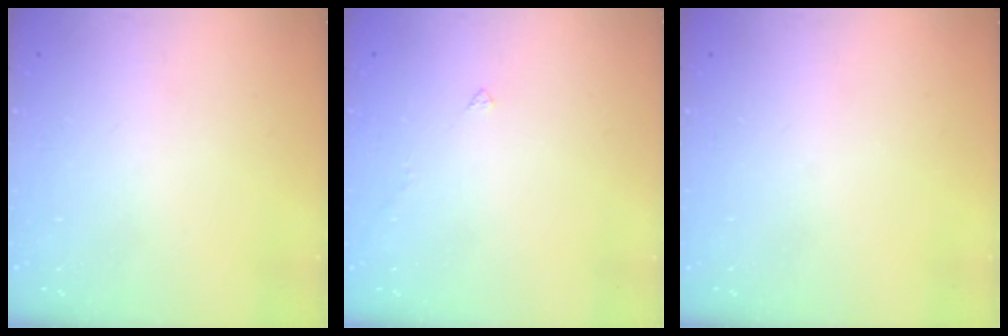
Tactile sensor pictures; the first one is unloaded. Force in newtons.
{"total": 1.9, "press": 1.8, "slide": 0.4}
{"total": 0.0}